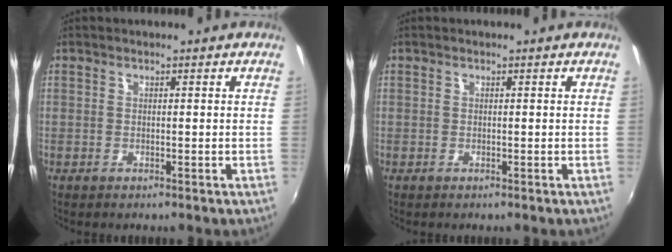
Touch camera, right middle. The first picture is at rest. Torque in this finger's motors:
{"motor_torque": [0.00, 0.00, 0.00, 0.00]}